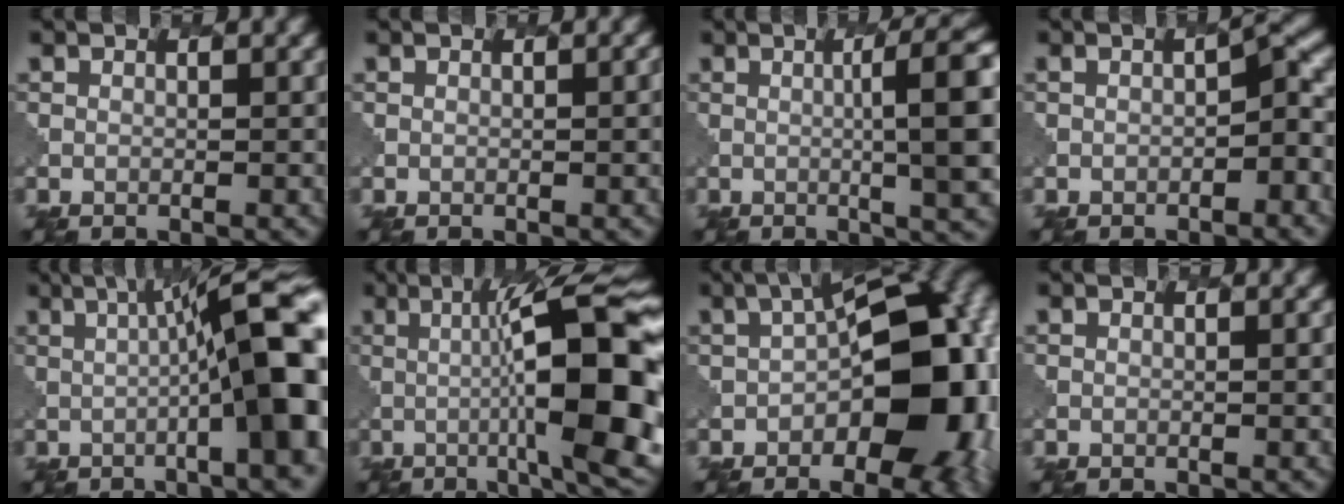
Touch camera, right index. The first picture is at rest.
{"total": 1.0, "force": [0.0, -0.1, 1.0], "torque": [-0.009, 0.000, -0.001]}
{"total": 10.3, "force": [0.6, 2.5, 10.0], "torque": [-0.100, 0.011, 0.014]}
{"total": 2.8, "force": [-1.2, 1.0, 2.4], "torque": [-0.030, 0.009, -0.021]}
{"total": 14.5, "force": [0.5, 3.3, 14.1], "torque": [-0.138, 0.016, 0.009]}
{"total": 13.7, "force": [-0.2, 2.9, 13.4], "torque": [-0.163, 0.011, -0.005]}
{"total": 14.2, "force": [-2.5, 8.0, 11.5], "torque": [-0.134, 0.000, -0.045]}
{"total": 0.6, "force": [0.0, -0.1, 0.6], "torque": [-0.005, 0.000, -0.001]}